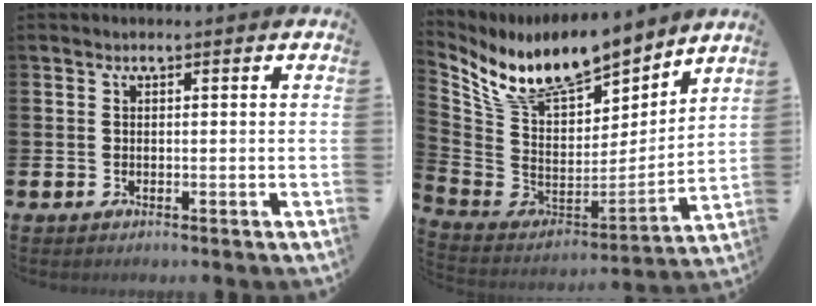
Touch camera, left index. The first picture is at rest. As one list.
[{"total": 10.6, "force": [9.6, 3.0, 3.2], "torque": [-0.113, -0.064, 0.173]}]